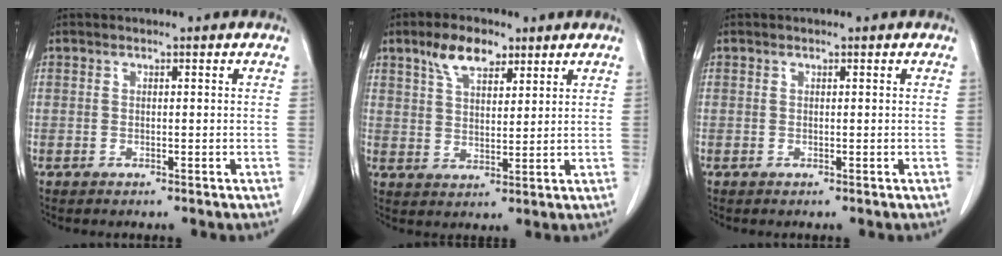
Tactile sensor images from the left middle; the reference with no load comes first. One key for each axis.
{"total": 6.8, "fx": 4.2, "fy": 3.6, "fz": 3.9, "tx": -0.069, "ty": 0.016, "tz": 0.078}
{"total": 0.0}